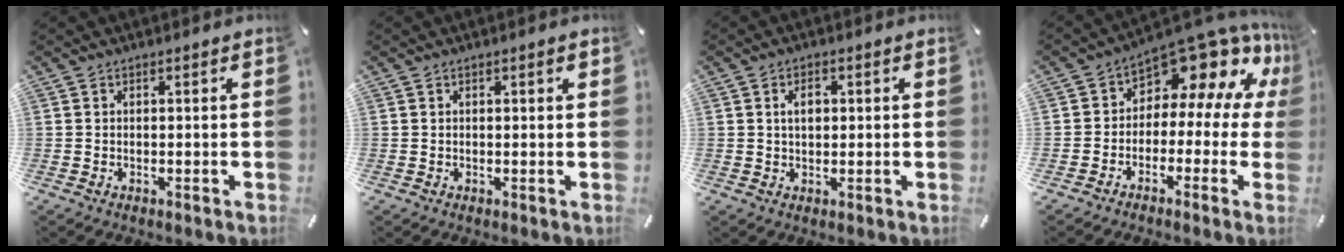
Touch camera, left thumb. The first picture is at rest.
{"total": 1.0, "force": [0.3, 0.2, 0.9], "torque": [-0.011, -0.002, 0.003]}
{"total": 3.6, "force": [0.6, 2.3, 2.7], "torque": [-0.040, 0.003, 0.005]}
{"total": 11.6, "force": [7.7, 6.2, 6.2], "torque": [-0.094, -0.075, 0.130]}